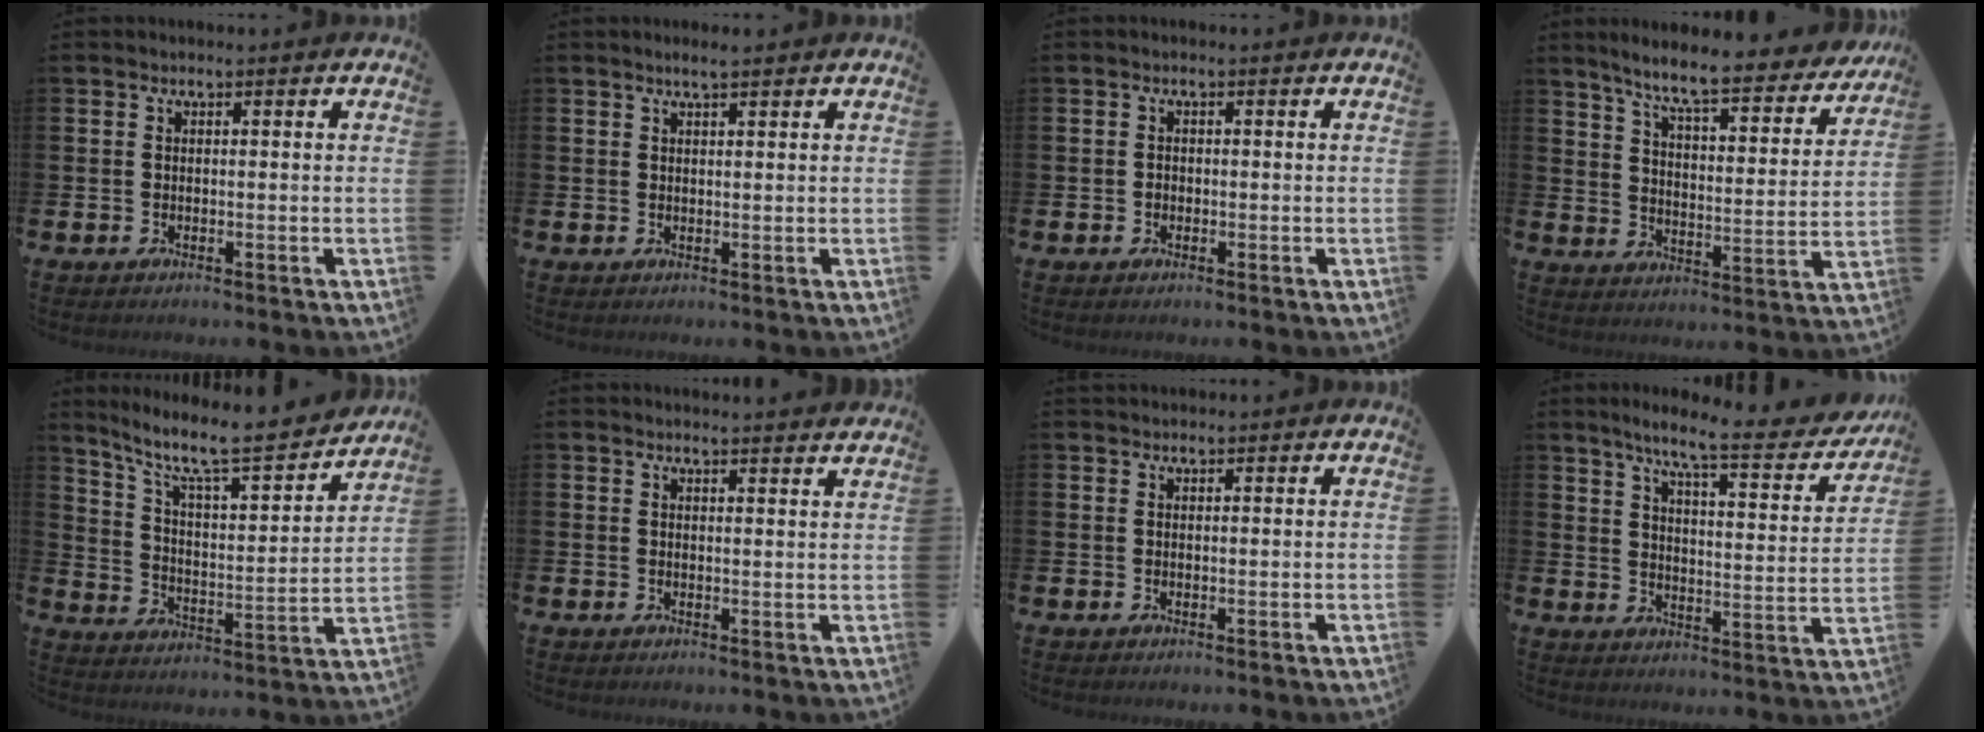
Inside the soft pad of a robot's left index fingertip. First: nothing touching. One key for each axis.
{"total": 1.9, "fx": 1.6, "fy": 0.2, "fz": 1.0, "tx": -0.012, "ty": 0.000, "tz": 0.026}
{"total": 0.8, "fx": -0.3, "fy": 0.7, "fz": 0.3, "tx": -0.007, "ty": 0.005, "tz": -0.006}
{"total": 8.3, "fx": 7.4, "fy": 0.8, "fz": 3.6, "tx": -0.098, "ty": -0.051, "tz": 0.122}
{"total": 9.6, "fx": 8.3, "fy": 1.5, "fz": 4.6, "tx": -0.118, "ty": -0.058, "tz": 0.135}
{"total": 2.2, "fx": 2.2, "fy": -0.3, "fz": -0.2, "tx": 0.011, "ty": -0.017, "tz": 0.037}
{"total": 0.8, "fx": 0.8, "fy": 0.1, "fz": 0.0, "tx": 0.012, "ty": -0.003, "tz": 0.012}
{"total": 8.3, "fx": 6.8, "fy": 1.0, "fz": 4.6, "tx": -0.094, "ty": -0.048, "tz": 0.105}